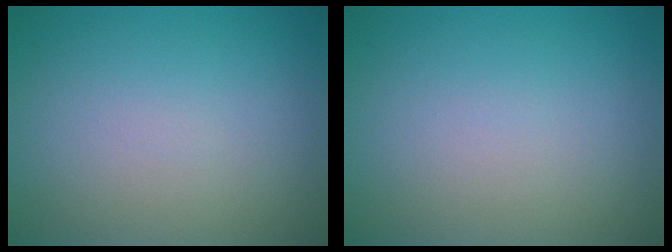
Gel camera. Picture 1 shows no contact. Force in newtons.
{"total": 0.0}